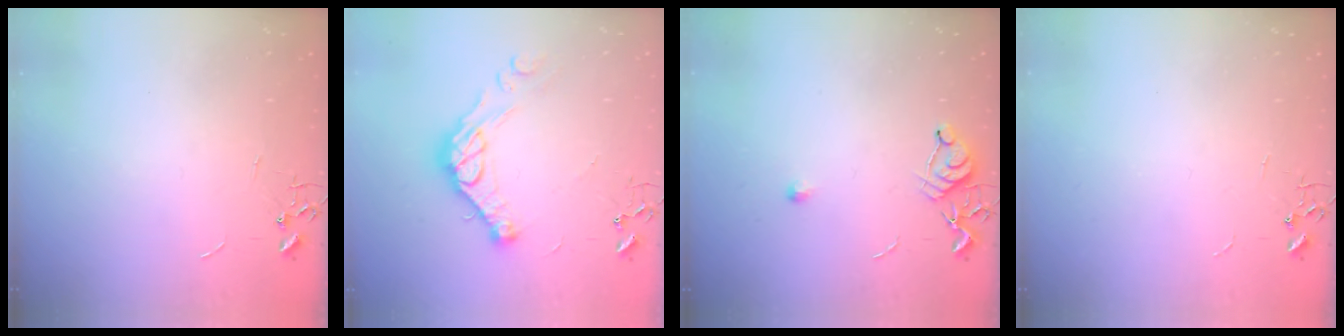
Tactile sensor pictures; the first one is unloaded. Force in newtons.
{"total": 13.3, "press": 13.3, "slide": 0.8}
{"total": 7.1, "press": 7.1, "slide": 0.8}
{"total": 0.0}